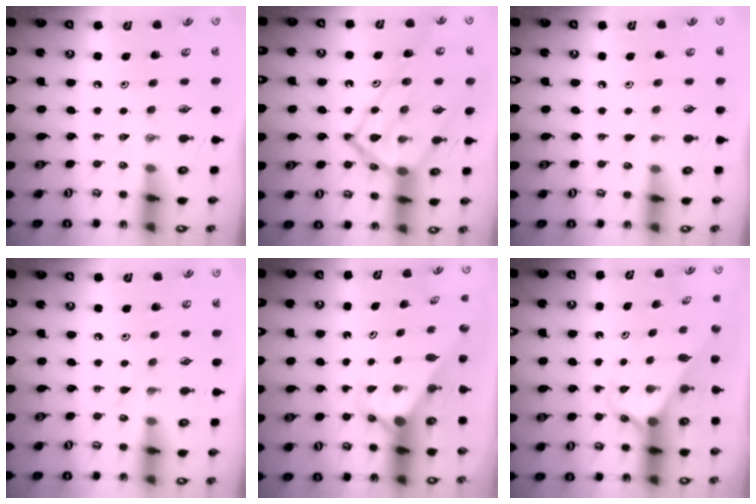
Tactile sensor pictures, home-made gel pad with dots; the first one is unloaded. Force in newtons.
{"total": 21.6, "press": 21.5, "slide": 2.0}
{"total": 2.9, "press": 2.9, "slide": 0.4}
{"total": 2.5, "press": 2.5, "slide": 0.4}
{"total": 2.9, "press": 2.9, "slide": 0.0}
{"total": 2.6, "press": 2.6, "slide": 0.2}